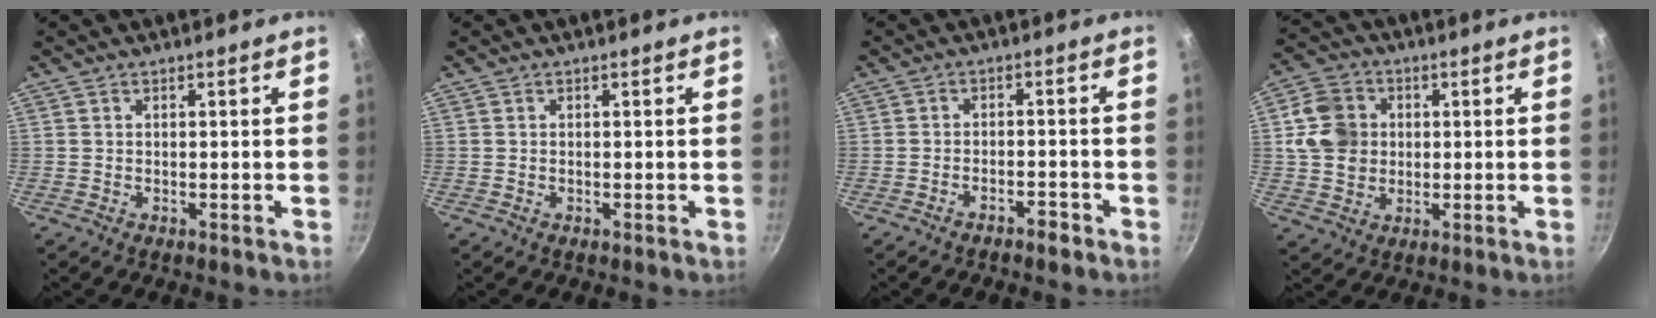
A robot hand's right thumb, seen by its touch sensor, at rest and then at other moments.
{"total": 0.0}
{"total": 2.6, "force": [-2.1, 0.9, 1.3], "torque": [-0.019, 0.026, -0.028]}
{"total": 10.1, "force": [1.6, 8.7, 4.9], "torque": [-0.063, 0.003, 0.021]}